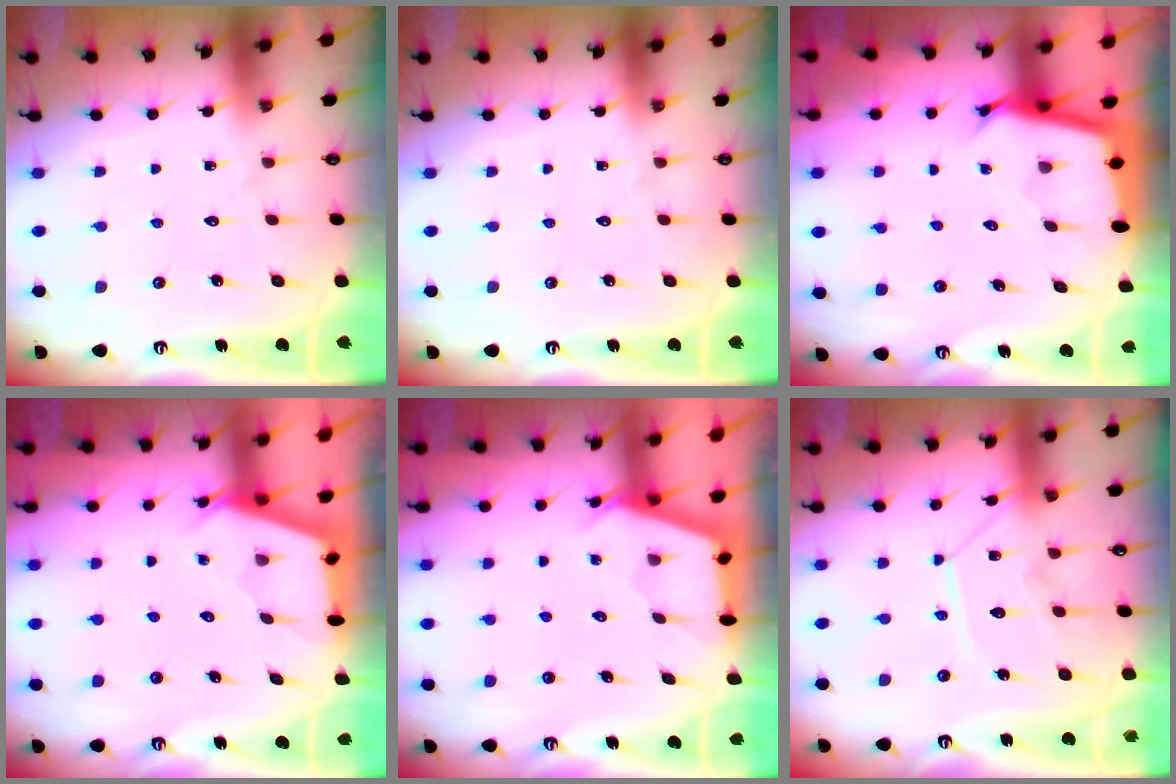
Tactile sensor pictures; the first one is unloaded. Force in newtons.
{"total": 0.0}
{"total": 2.7, "press": 2.7, "slide": 0.1}
{"total": 2.5, "press": 2.5, "slide": 0.4}
{"total": 2.6, "press": 2.6, "slide": 0.3}
{"total": 11.3, "press": 11.3, "slide": 1.1}